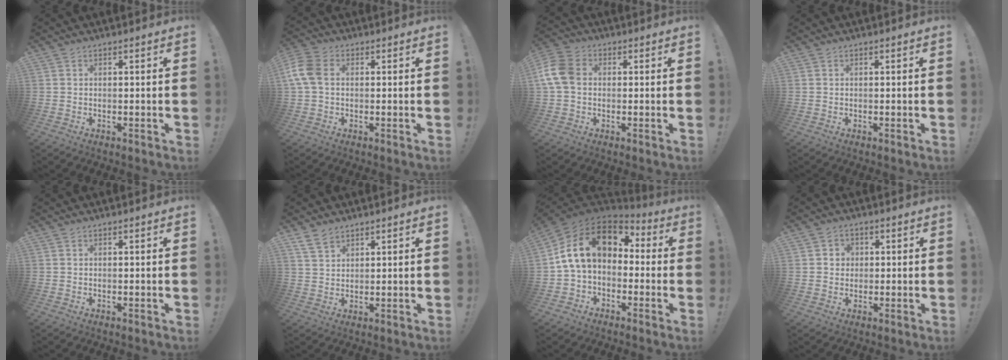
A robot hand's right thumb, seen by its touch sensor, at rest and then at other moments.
{"total": 7.8, "force": [0.8, 5.5, 5.6], "torque": [-0.134, 0.013, 0.019]}
{"total": 10.0, "force": [0.8, 7.4, 6.8], "torque": [-0.152, 0.011, 0.019]}
{"total": 0.0}
{"total": 0.0}
{"total": 4.8, "force": [3.7, 2.5, 1.8], "torque": [-0.038, -0.014, 0.071]}
{"total": 16.6, "force": [3.9, 10.6, 12.2], "torque": [-0.213, 0.008, 0.073]}
{"total": 3.3, "force": [0.4, 3.2, 0.8], "torque": [-0.005, 0.002, 0.005]}